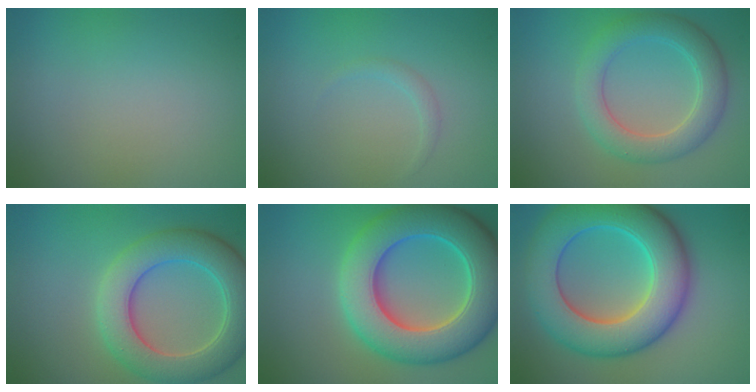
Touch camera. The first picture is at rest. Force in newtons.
{"total": 0.8, "press": 0.8, "slide": 0.1}
{"total": 4.8, "press": 4.8, "slide": 0.1}
{"total": 7.3, "press": 7.3, "slide": 0.4}
{"total": 11.3, "press": 11.3, "slide": 0.3}
{"total": 11.1, "press": 11.1, "slide": 0.3}